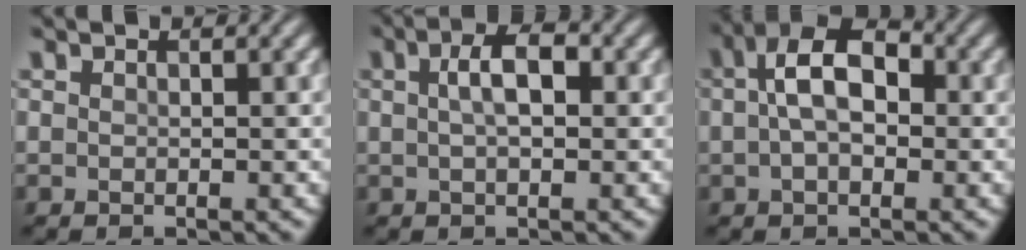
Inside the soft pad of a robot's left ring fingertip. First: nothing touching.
{"total": 3.4, "force": [0.6, 1.4, 3.0], "torque": [-0.053, 0.007, 0.007]}
{"total": 6.1, "force": [0.7, 3.7, 4.9], "torque": [-0.087, 0.021, -0.001]}